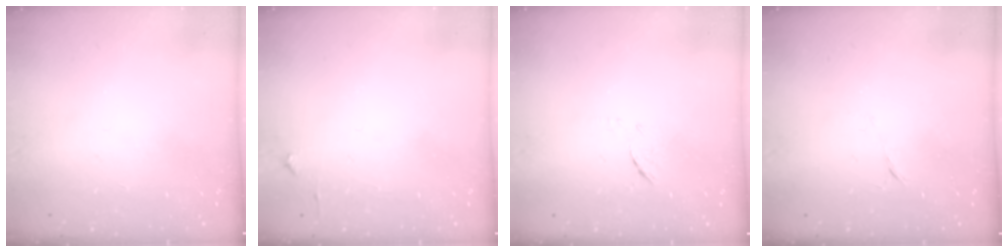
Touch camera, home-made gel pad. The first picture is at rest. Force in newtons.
{"total": 3.0, "press": 3.0, "slide": 0.4}
{"total": 6.1, "press": 6.1, "slide": 0.3}
{"total": 3.9, "press": 3.8, "slide": 0.9}